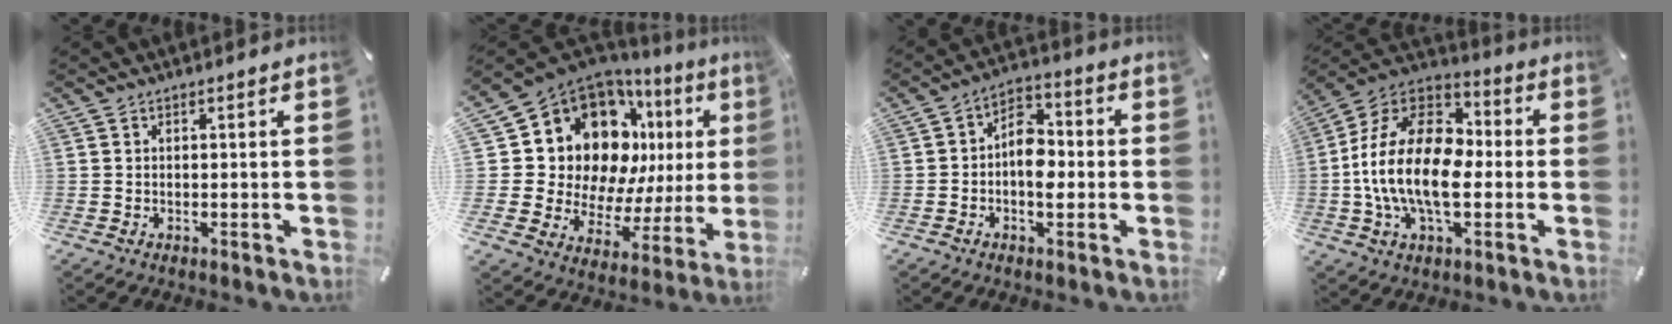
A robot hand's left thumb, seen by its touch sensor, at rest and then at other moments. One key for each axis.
{"total": 19.6, "fx": 10.7, "fy": 13.0, "fz": 10.2, "tx": -0.155, "ty": -0.101, "tz": 0.207}
{"total": 7.7, "fx": -1.9, "fy": 5.2, "fz": 5.4, "tx": -0.075, "ty": 0.012, "tz": -0.037}
{"total": 19.7, "fx": -3.6, "fy": 11.8, "fz": 15.5, "tx": -0.331, "ty": 0.015, "tz": -0.064}